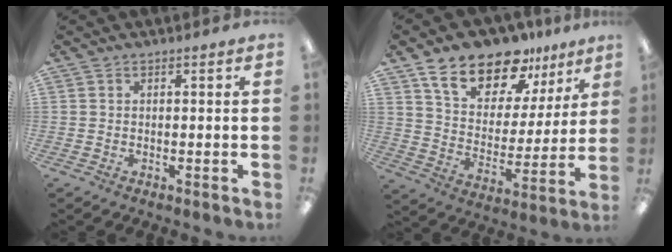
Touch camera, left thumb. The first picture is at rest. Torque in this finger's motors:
{"motor_torque": [0.44, 0.56, 1.19, -1.58, 0.07]}